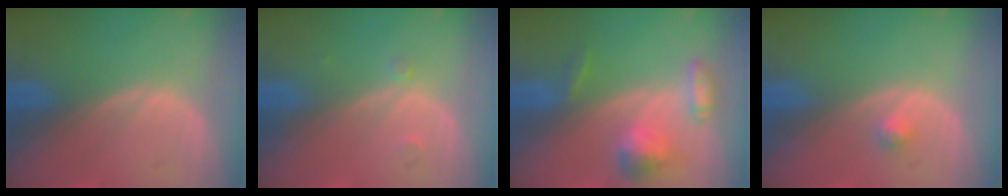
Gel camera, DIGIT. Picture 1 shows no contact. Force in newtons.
{"total": 0.8, "press": 0.8, "slide": 0.1}
{"total": 5.8, "press": 5.3, "slide": 2.3}
{"total": 1.0, "press": 1.0, "slide": 0.1}